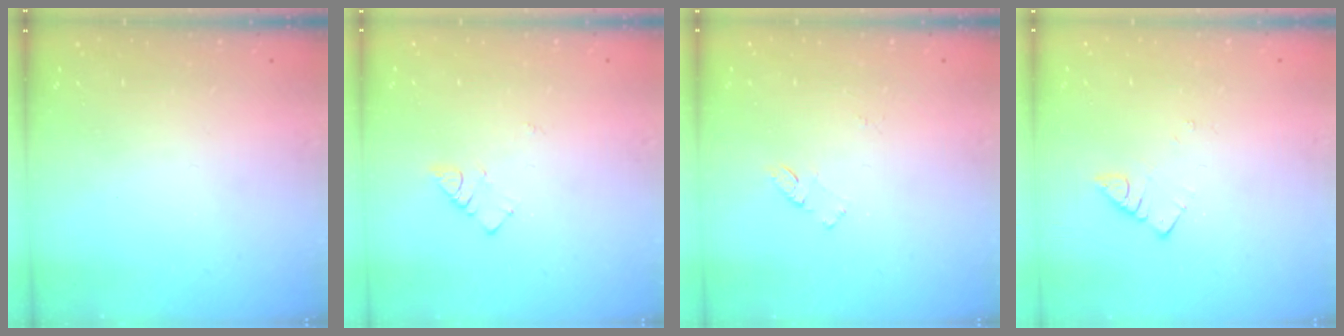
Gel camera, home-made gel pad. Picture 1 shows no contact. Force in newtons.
{"total": 2.8, "press": 2.7, "slide": 0.4}
{"total": 6.2, "press": 6.2, "slide": 0.5}
{"total": 2.5, "press": 2.5, "slide": 0.3}